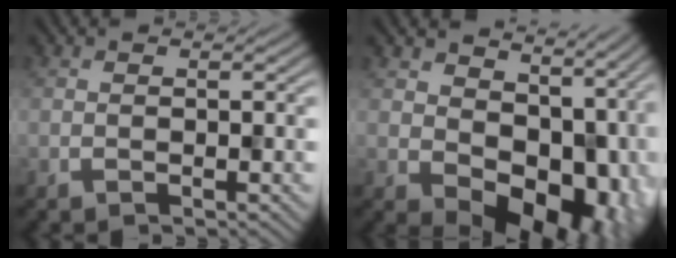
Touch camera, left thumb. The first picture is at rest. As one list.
[{"total": 12.3, "force": [1.7, 8.6, 8.6], "torque": [-0.117, -0.038, 0.046]}]